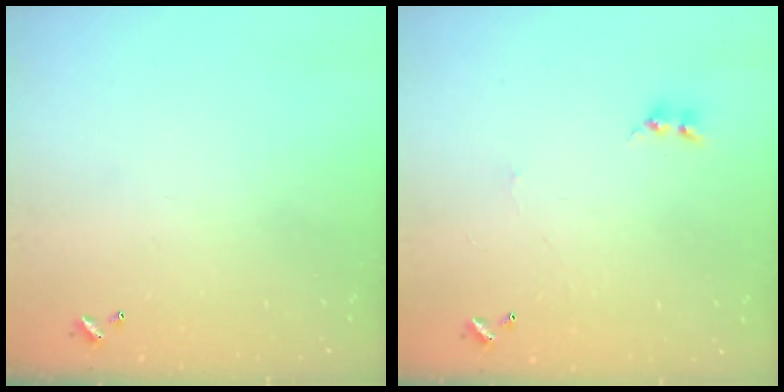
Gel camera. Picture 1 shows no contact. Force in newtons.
{"total": 0.0}